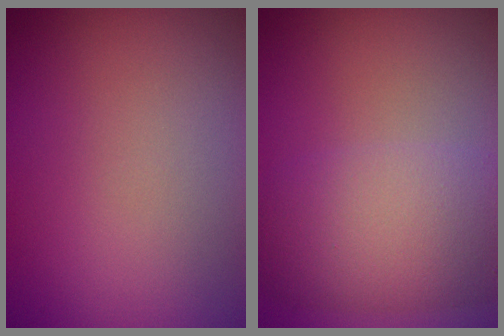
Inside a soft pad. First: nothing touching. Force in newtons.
{"total": 7.5, "press": 7.5, "slide": 0.1}